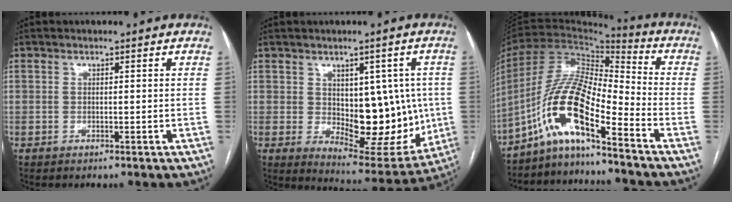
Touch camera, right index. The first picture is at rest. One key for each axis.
{"total": 15.0, "fx": -0.3, "fy": 7.5, "fz": 13.0, "tx": -0.159, "ty": 0.000, "tz": 0.022}
{"total": 14.5, "fx": -8.6, "fy": 2.2, "fz": 11.5, "tx": -0.228, "ty": 0.018, "tz": -0.156}